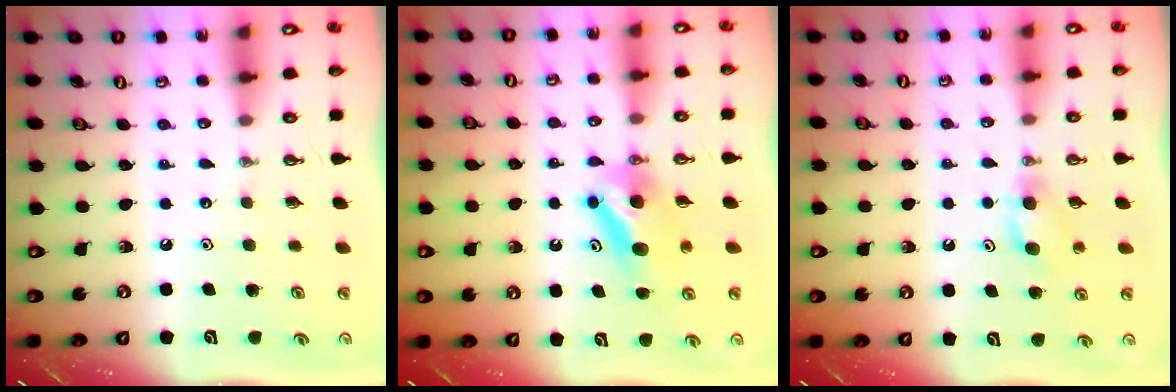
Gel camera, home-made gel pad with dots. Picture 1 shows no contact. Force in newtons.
{"total": 6.6, "press": 6.6, "slide": 0.7}
{"total": 4.3, "press": 4.2, "slide": 0.9}